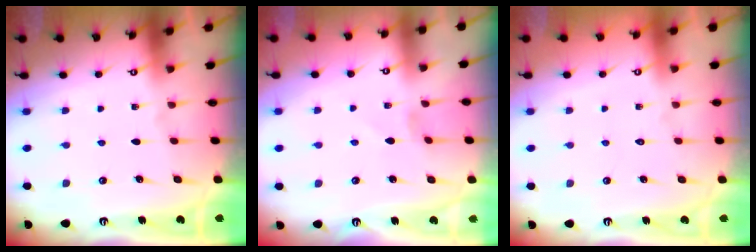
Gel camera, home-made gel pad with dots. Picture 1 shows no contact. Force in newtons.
{"total": 0.7, "press": 0.6, "slide": 0.4}
{"total": 1.6, "press": 1.6, "slide": 0.1}